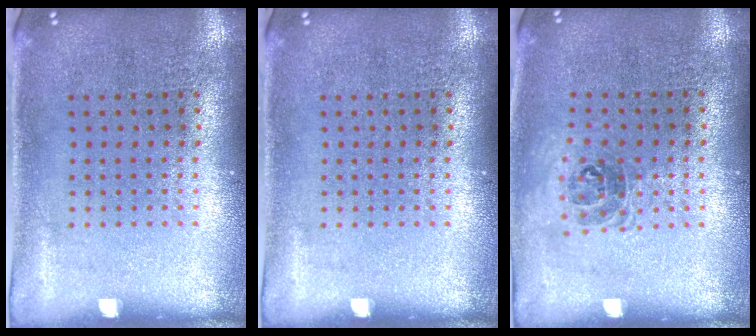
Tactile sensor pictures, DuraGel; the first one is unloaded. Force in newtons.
{"total": 0.0}
{"total": 1.1, "press": 0.9, "slide": 0.5}